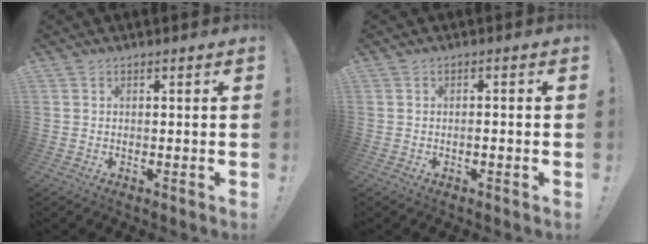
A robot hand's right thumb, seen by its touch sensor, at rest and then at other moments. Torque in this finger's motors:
{"motor_torque": [-0.18, -0.51, -0.11, 0.39, 0.03]}